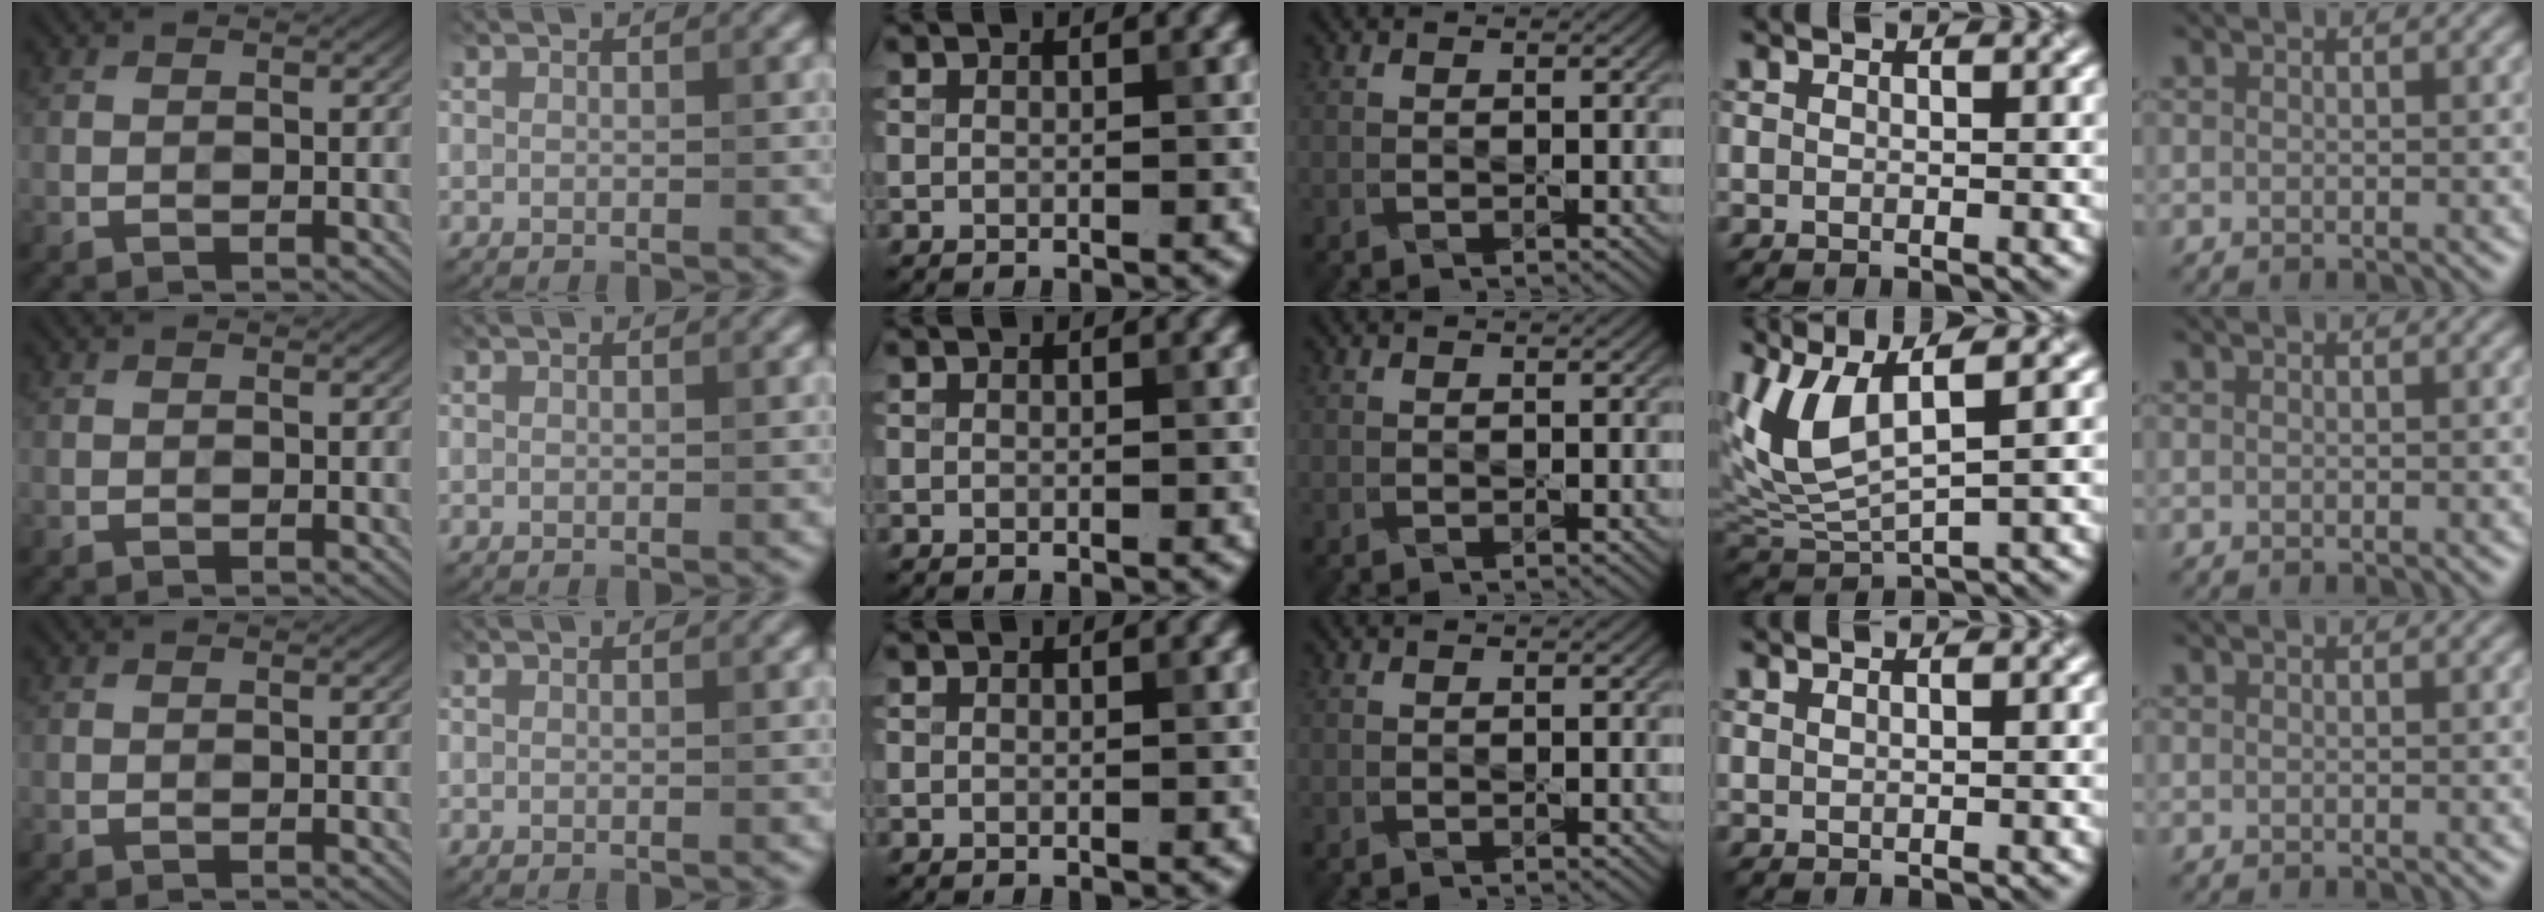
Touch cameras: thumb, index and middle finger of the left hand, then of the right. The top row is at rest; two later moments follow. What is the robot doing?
{"motion": "press", "object": "sticky note"}